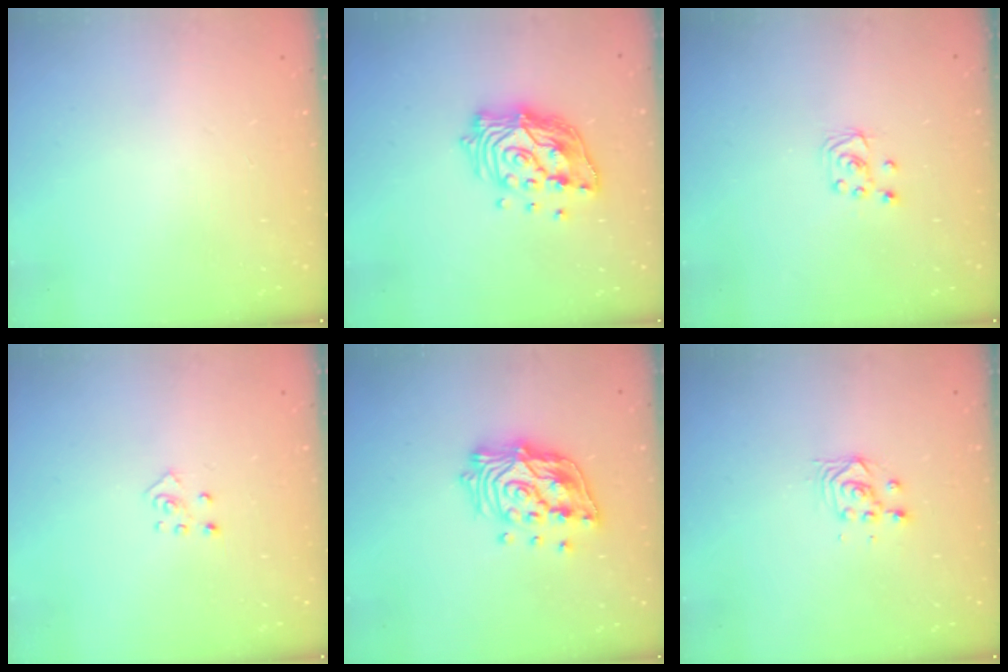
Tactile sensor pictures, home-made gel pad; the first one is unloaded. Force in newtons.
{"total": 15.0, "press": 14.9, "slide": 1.9}
{"total": 4.2, "press": 4.2, "slide": 0.3}
{"total": 3.3, "press": 3.3, "slide": 0.3}
{"total": 15.8, "press": 15.8, "slide": 1.0}
{"total": 3.4, "press": 3.4, "slide": 0.2}